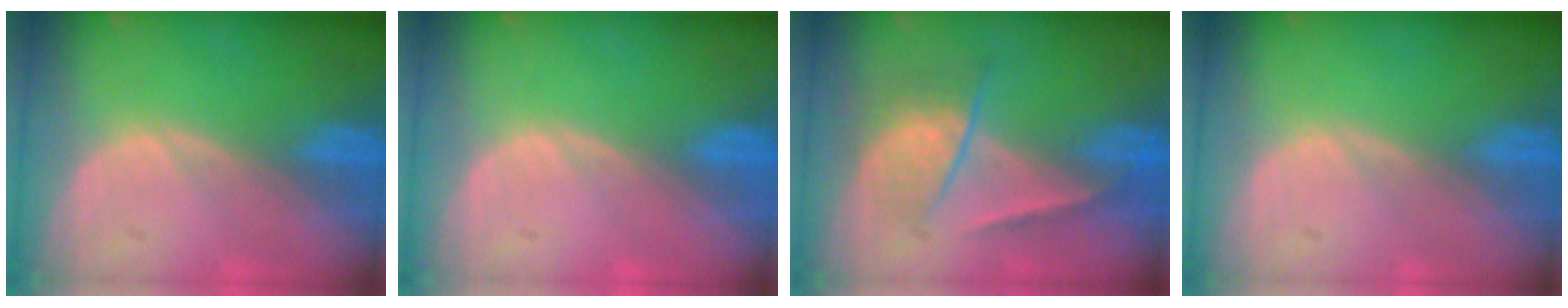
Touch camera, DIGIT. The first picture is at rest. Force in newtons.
{"total": 0.0}
{"total": 6.9, "press": 5.9, "slide": 3.6}
{"total": 0.0}